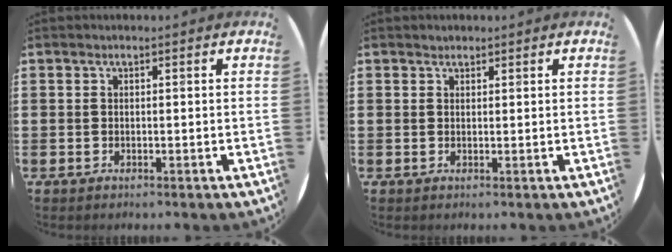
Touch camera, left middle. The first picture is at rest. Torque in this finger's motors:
{"motor_torque": [0.11, -0.07, -0.01, 0.00]}